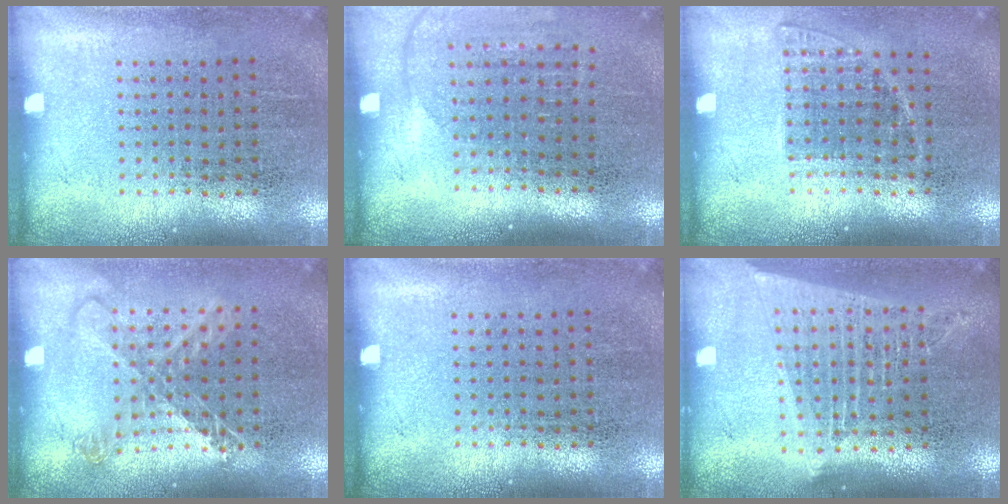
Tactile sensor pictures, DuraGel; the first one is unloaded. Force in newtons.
{"total": 1.3, "press": 1.1, "slide": 0.8}
{"total": 1.1, "press": 0.9, "slide": 0.5}
{"total": 1.3, "press": 1.2, "slide": 0.6}
{"total": 0.0}
{"total": 1.8, "press": 1.5, "slide": 0.9}